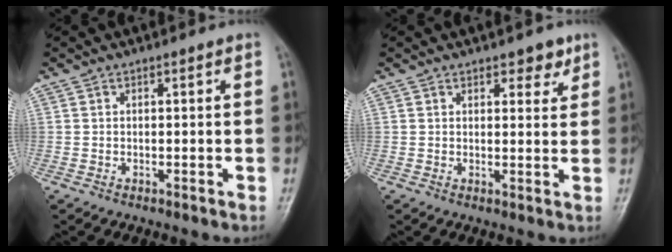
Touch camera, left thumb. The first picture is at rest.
{"total": 3.4, "force": [2.4, 1.8, 1.8], "torque": [-0.003, -0.013, 0.031]}